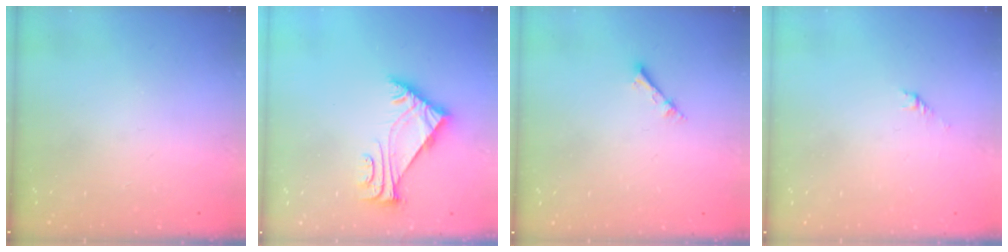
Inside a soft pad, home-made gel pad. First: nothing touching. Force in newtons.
{"total": 5.7, "press": 5.7, "slide": 1.0}
{"total": 2.1, "press": 2.1, "slide": 0.3}
{"total": 1.5, "press": 1.4, "slide": 0.5}